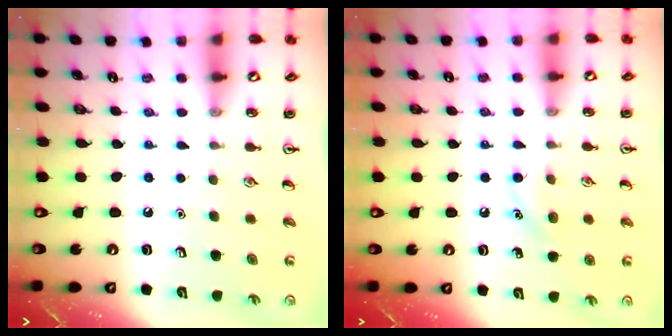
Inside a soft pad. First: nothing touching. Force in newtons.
{"total": 6.4, "press": 6.1, "slide": 2.0}